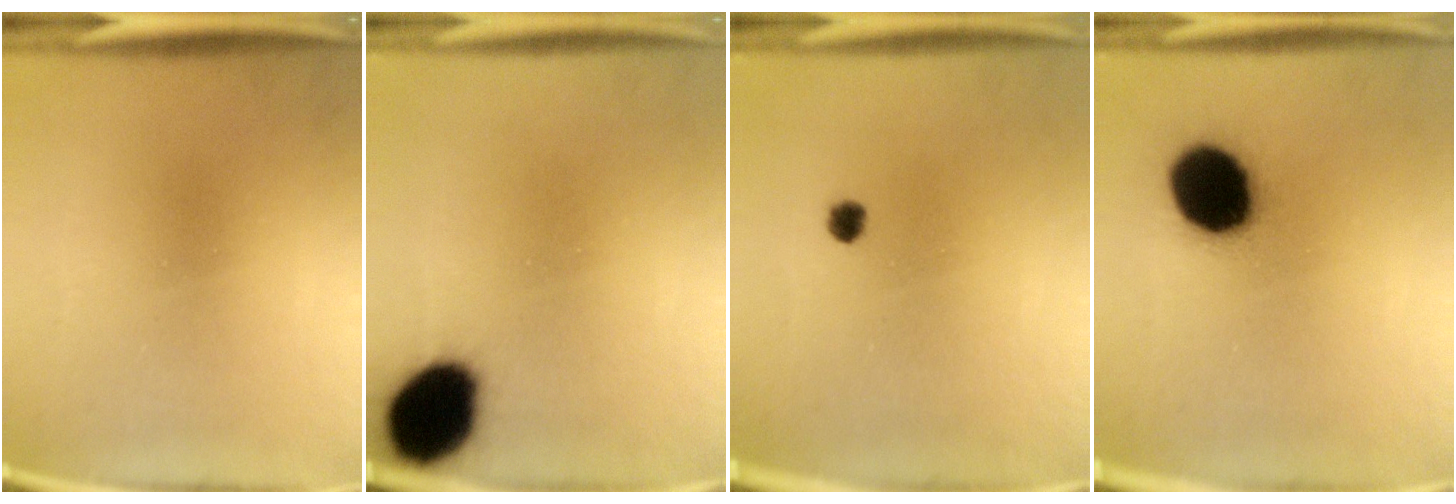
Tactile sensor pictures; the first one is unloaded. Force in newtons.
{"total": 16.5}
{"total": 1.7}
{"total": 18.9}